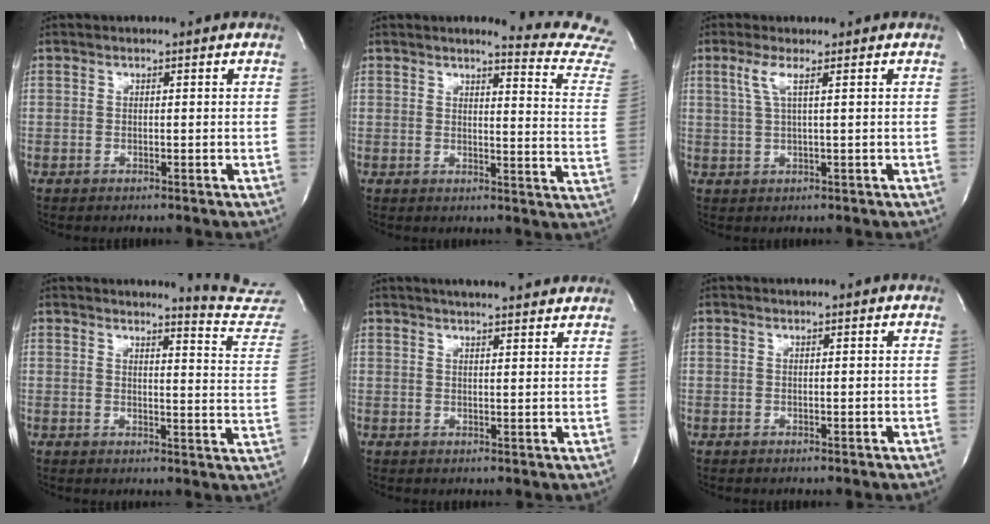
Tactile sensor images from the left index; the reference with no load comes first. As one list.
[{"total": 11.8, "force": [11.6, -1.7, 1.7], "torque": [-0.014, -0.130, 0.104]}, {"total": 2.7, "force": [1.0, -0.3, 2.5], "torque": [-0.065, 0.001, 0.025]}, {"total": 11.2, "force": [11.1, -1.3, 0.1], "torque": [0.004, -0.129, 0.100]}, {"total": 11.4, "force": [10.1, 1.3, 5.0], "torque": [-0.072, 0.009, 0.119]}, {"total": 1.0, "force": [0.9, -0.1, 0.4], "torque": [-0.010, 0.003, 0.010]}]